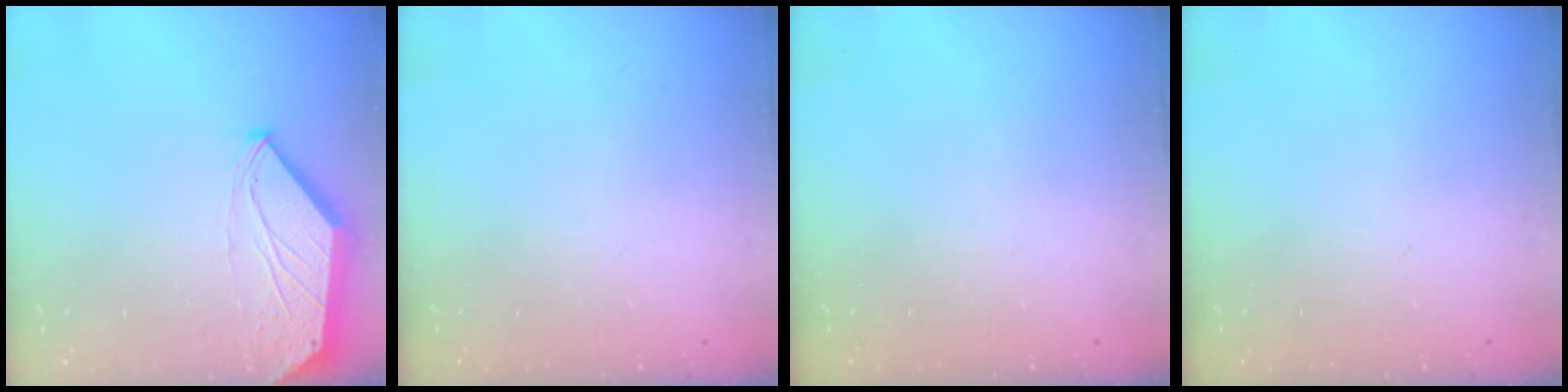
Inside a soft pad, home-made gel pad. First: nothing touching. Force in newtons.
{"total": 0.0}
{"total": 0.0}
{"total": 0.0}